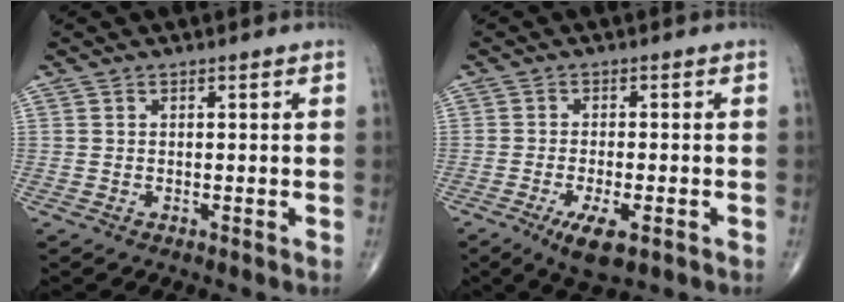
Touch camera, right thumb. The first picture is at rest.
{"total": 6.7, "force": [-3.1, 2.2, 5.5], "torque": [-0.098, -0.007, -0.049]}